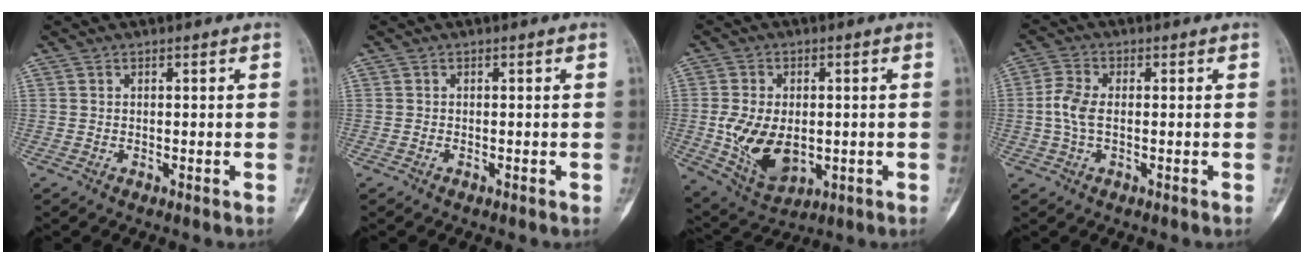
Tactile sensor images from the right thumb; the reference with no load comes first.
{"total": 0.0}
{"total": 12.3, "force": [-1.3, 7.8, 9.4], "torque": [-0.157, -0.004, -0.005]}
{"total": 5.2, "force": [-0.3, 2.8, 4.3], "torque": [-0.104, 0.011, -0.011]}